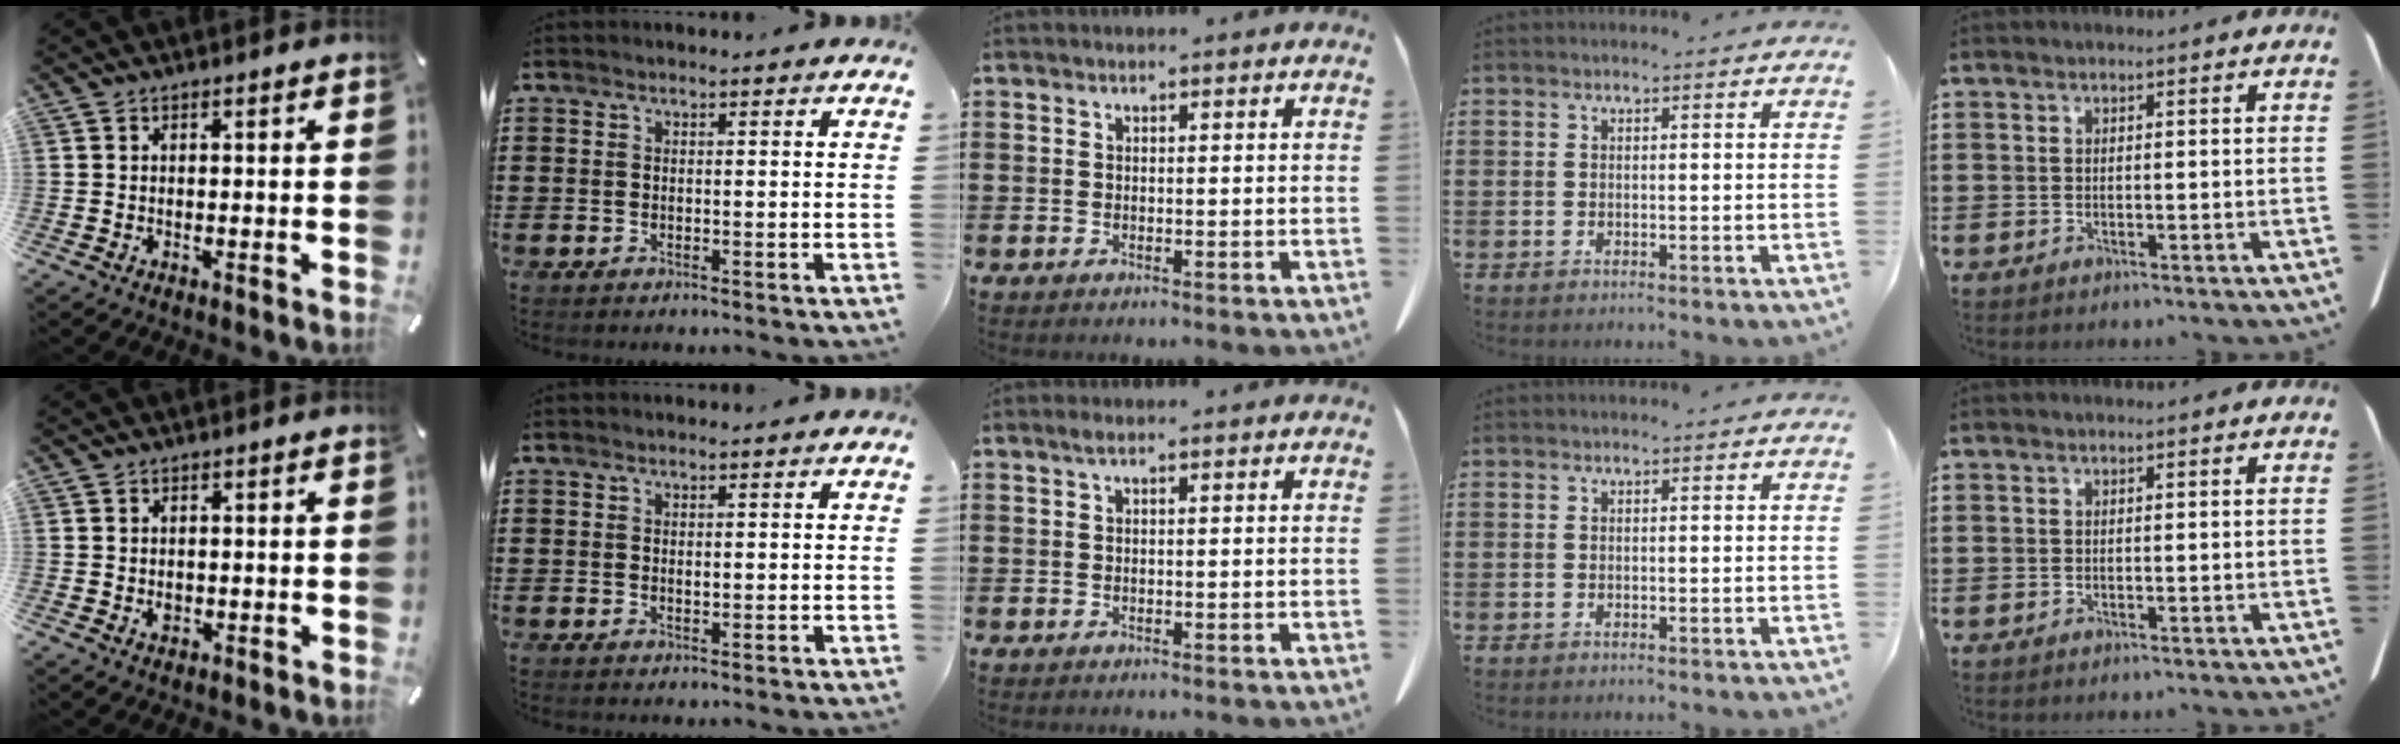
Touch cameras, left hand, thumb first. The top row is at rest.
{"thumb": {"total": 1.5, "force": [0.0, 1.4, 0.7], "torque": [-0.005, 0.002, -0.003]}, "index": {"total": 0.6, "force": [0.2, 0.2, 0.5], "torque": [-0.011, 0.000, 0.004]}, "middle": {"total": 0.8, "force": [0.3, 0.1, 0.8], "torque": [-0.016, 0.002, 0.005]}}